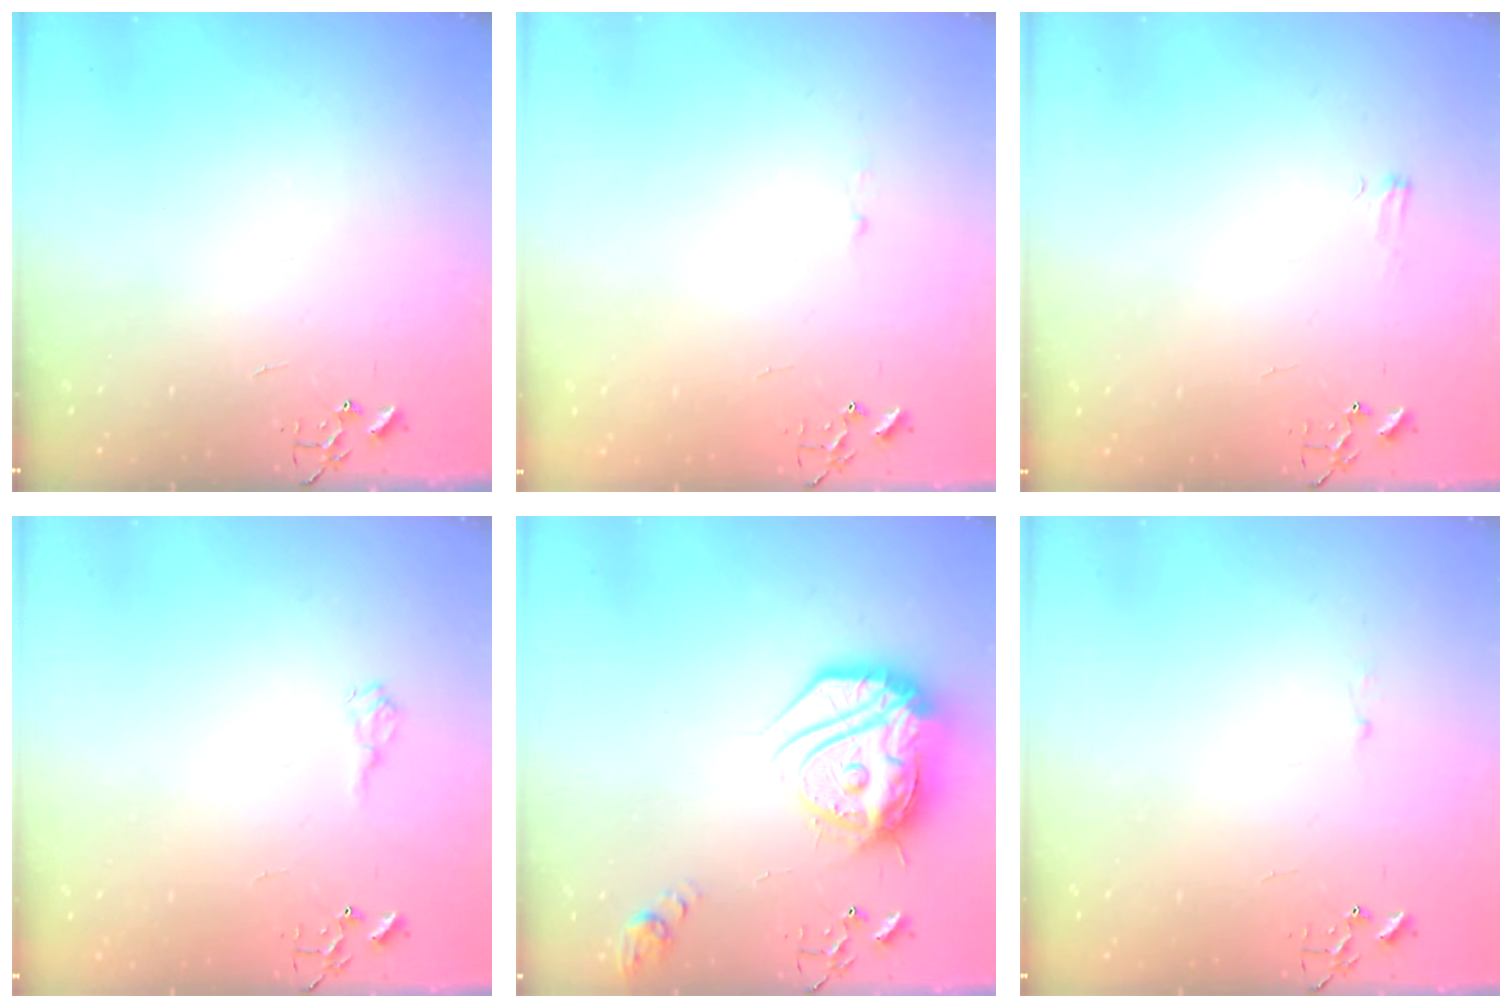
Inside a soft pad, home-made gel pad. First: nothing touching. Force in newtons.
{"total": 1.8, "press": 1.8, "slide": 0.2}
{"total": 4.4, "press": 4.3, "slide": 0.5}
{"total": 6.8, "press": 6.8, "slide": 0.9}
{"total": 23.9, "press": 23.8, "slide": 2.1}
{"total": 1.8, "press": 1.8, "slide": 0.2}